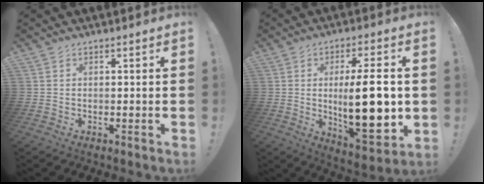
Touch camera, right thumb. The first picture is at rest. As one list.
[{"total": 19.6, "force": [0.2, 6.4, 18.5], "torque": [-0.283, -0.016, 0.005]}]